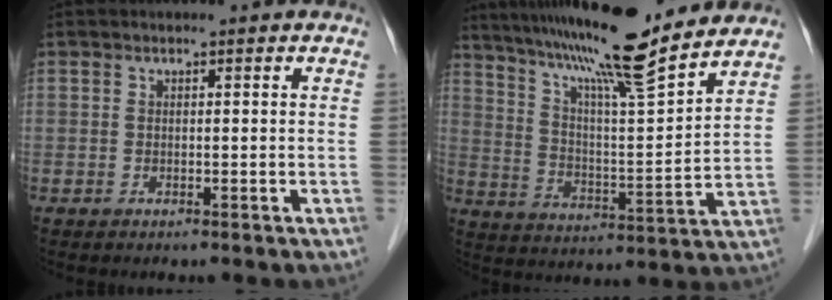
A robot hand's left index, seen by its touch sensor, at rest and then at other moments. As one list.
[{"total": 18.5, "force": [15.5, 0.2, 10.0], "torque": [-0.168, 0.013, 0.249]}]